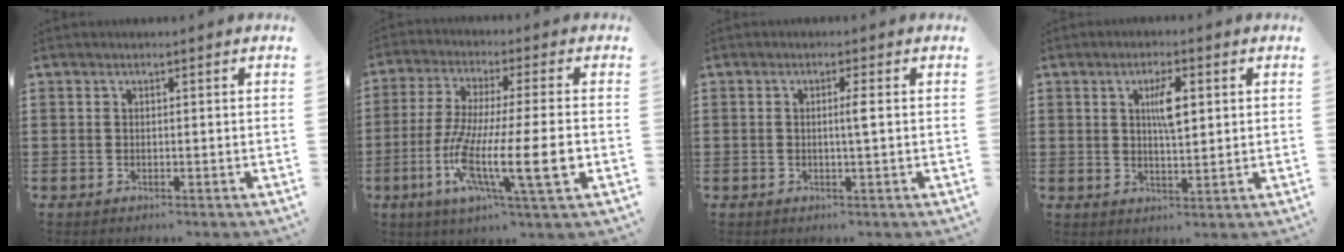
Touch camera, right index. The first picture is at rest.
{"total": 14.8, "force": [-4.7, 2.2, 13.8], "torque": [-0.286, -0.017, -0.091]}
{"total": 1.8, "force": [0.1, -0.2, 1.8], "torque": [-0.034, -0.003, -0.002]}
{"total": 5.0, "force": [1.3, 1.5, 4.6], "torque": [-0.079, 0.001, 0.016]}